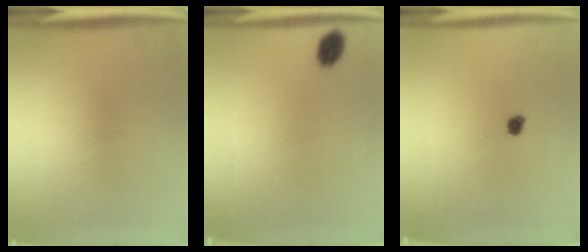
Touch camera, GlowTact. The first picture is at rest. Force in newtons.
{"total": 3.3}
{"total": 1.8}